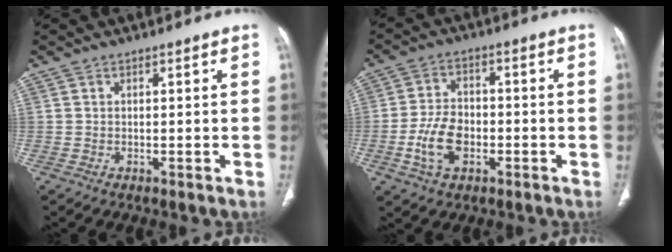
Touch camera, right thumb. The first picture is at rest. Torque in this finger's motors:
{"motor_torque": [-0.01, 0.35, 0.24, 0.57, 0.01]}